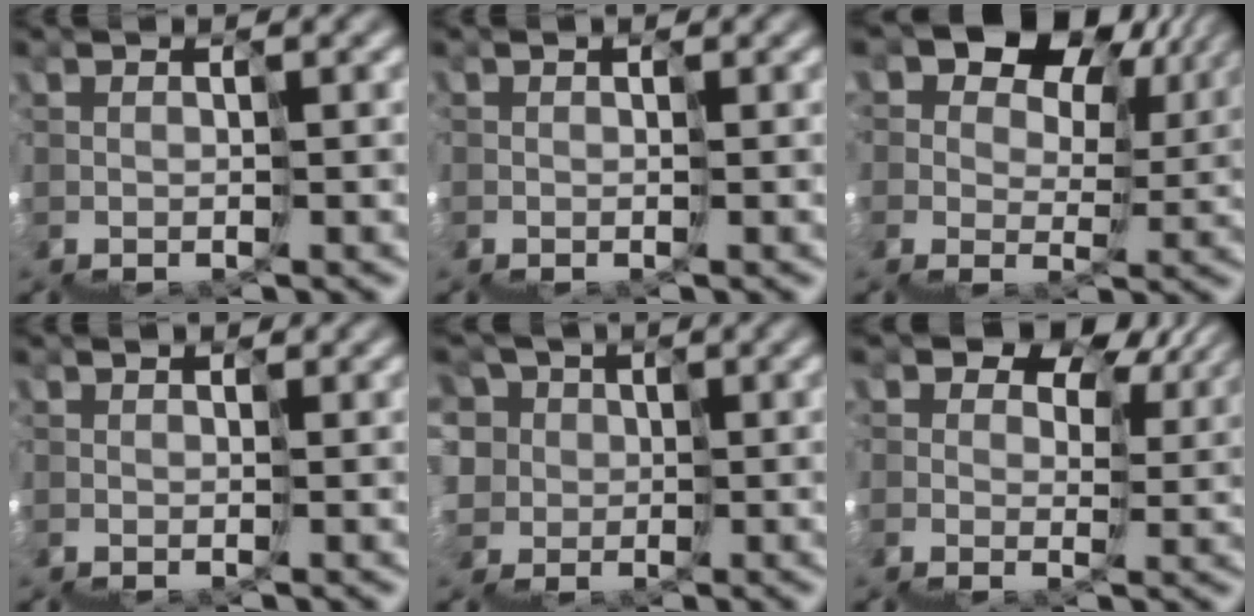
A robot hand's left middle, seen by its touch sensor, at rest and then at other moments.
{"total": 0.8, "force": [-0.2, 0.8, 0.3], "torque": [0.006, 0.001, -0.011]}
{"total": 10.0, "force": [5.9, 6.7, 4.5], "torque": [-0.080, 0.047, 0.098]}
{"total": 1.4, "force": [0.2, 1.3, 0.5], "torque": [0.006, 0.003, -0.004]}
{"total": 6.3, "force": [4.1, 4.7, -1.0], "torque": [0.013, 0.062, 0.003]}
{"total": 8.9, "force": [4.9, 6.2, 4.1], "torque": [-0.079, 0.038, 0.081]}